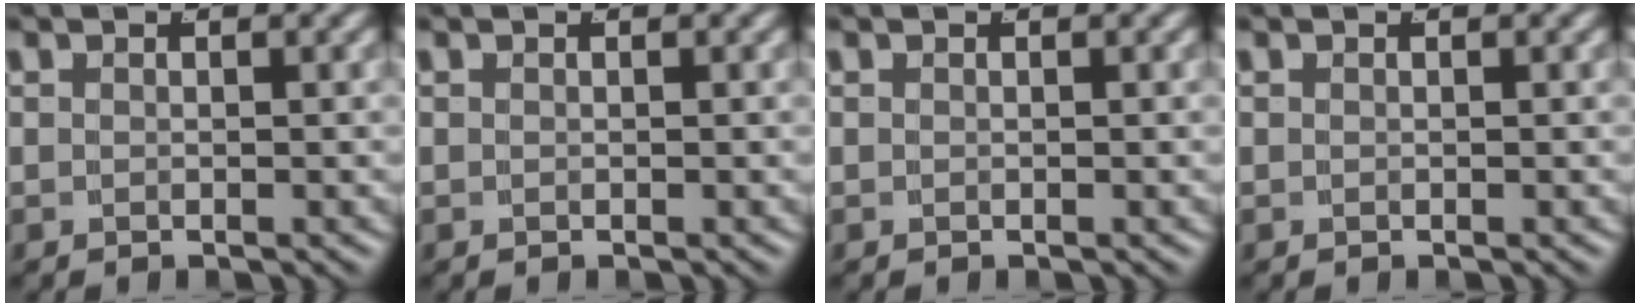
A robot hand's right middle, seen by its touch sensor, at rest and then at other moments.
{"total": 0.0}
{"total": 0.0}
{"total": 0.0}